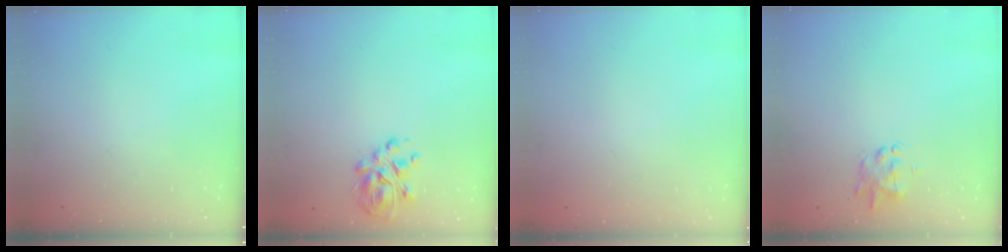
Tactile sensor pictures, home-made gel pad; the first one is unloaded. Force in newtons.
{"total": 8.3, "press": 7.8, "slide": 2.7}
{"total": 1.8, "press": 1.8, "slide": 0.2}
{"total": 1.4, "press": 1.3, "slide": 0.5}